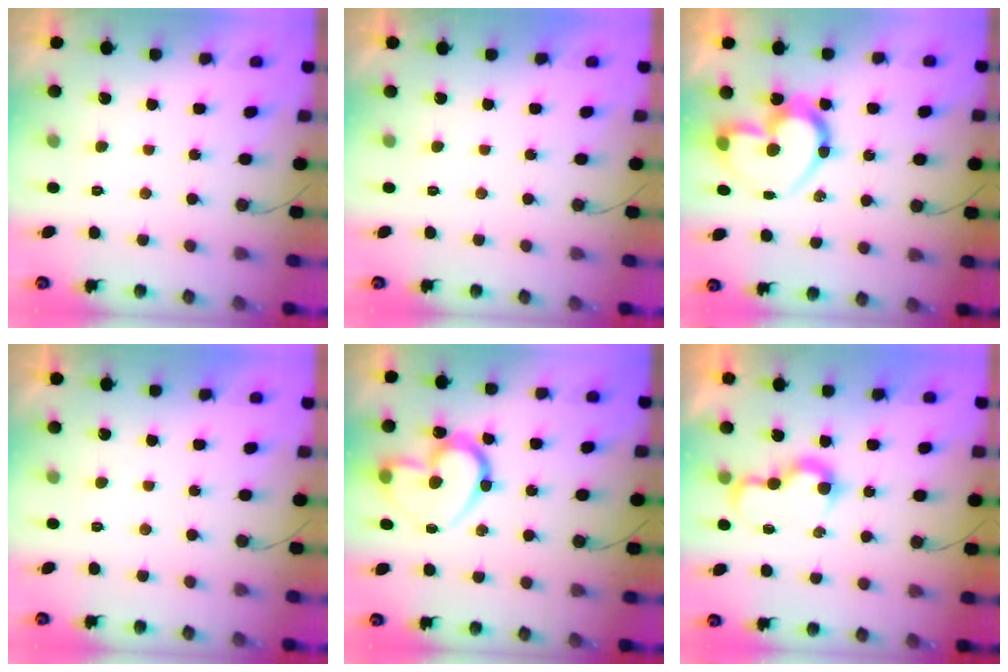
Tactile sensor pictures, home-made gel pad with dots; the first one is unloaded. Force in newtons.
{"total": 1.9, "press": 1.9, "slide": 0.0}
{"total": 18.4, "press": 18.3, "slide": 1.4}
{"total": 1.9, "press": 1.9, "slide": 0.1}
{"total": 16.6, "press": 16.5, "slide": 1.6}
{"total": 7.9, "press": 7.9, "slide": 0.7}